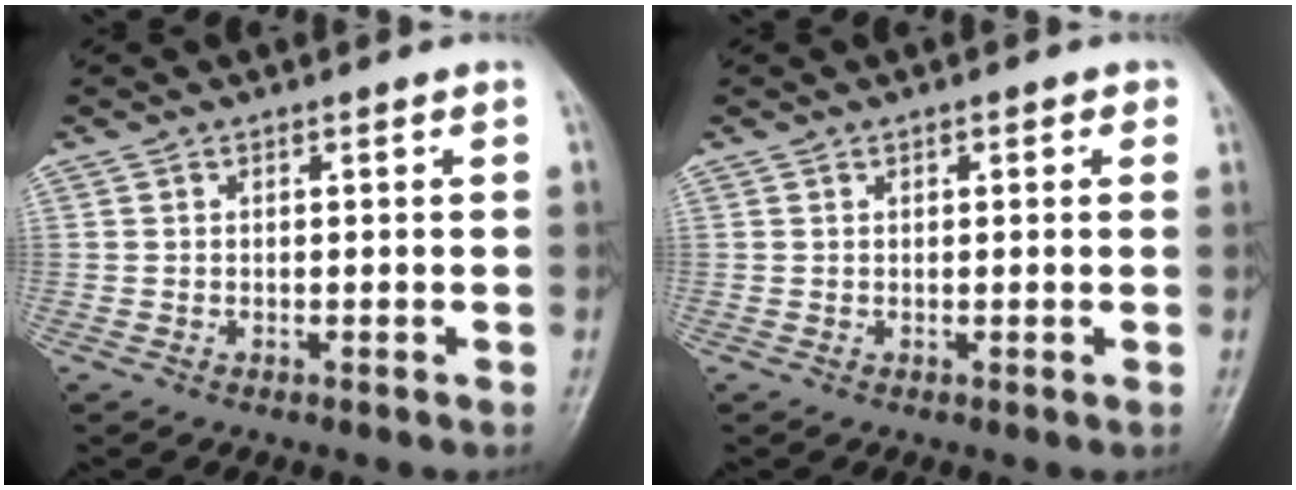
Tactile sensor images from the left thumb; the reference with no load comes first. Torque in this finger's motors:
{"motor_torque": [-0.21, 0.06, -0.16, -0.19, -0.03]}